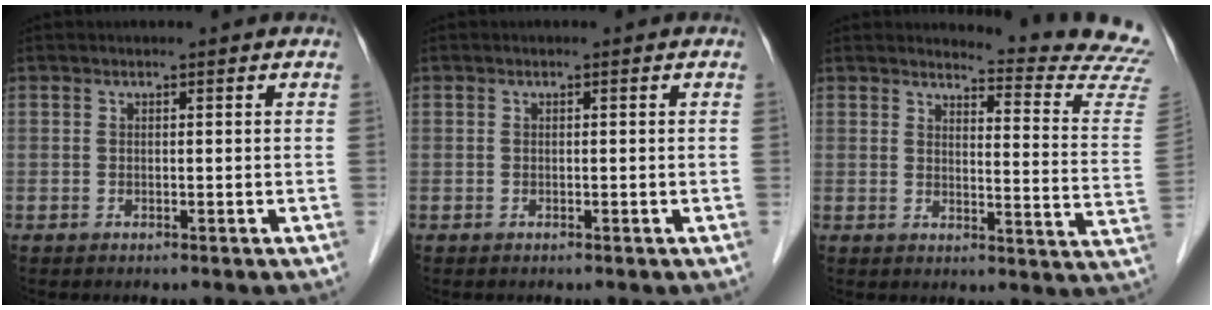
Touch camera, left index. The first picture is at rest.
{"total": 0.0}
{"total": 14.6, "force": [14.5, -1.3, 0.9], "torque": [0.001, -0.143, 0.139]}